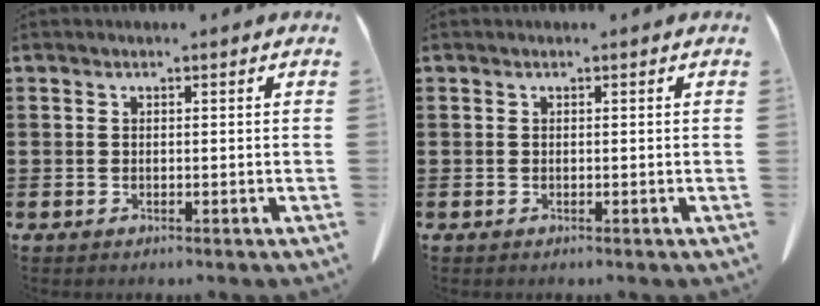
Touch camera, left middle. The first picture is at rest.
{"total": 0.0}